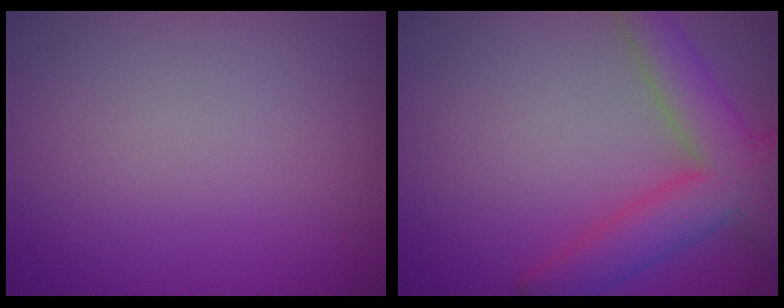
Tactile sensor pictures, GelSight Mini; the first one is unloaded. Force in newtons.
{"total": 6.7, "press": 6.7, "slide": 0.2}